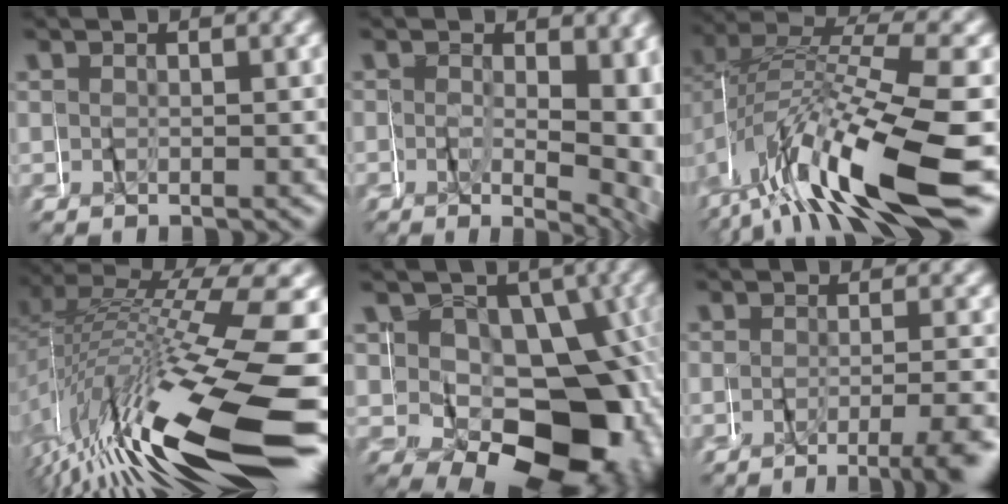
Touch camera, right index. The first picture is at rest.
{"total": 4.2, "force": [-1.4, 1.7, 3.5], "torque": [-0.045, -0.020, -0.017]}
{"total": 10.4, "force": [-3.5, 4.6, 8.7], "torque": [-0.188, -0.019, -0.054]}
{"total": 17.2, "force": [-7.3, 5.7, 14.5], "torque": [-0.239, -0.012, -0.095]}
{"total": 14.7, "force": [-3.2, 10.7, 9.5], "torque": [-0.157, -0.046, -0.037]}
{"total": 3.8, "force": [-3.3, -0.3, 1.8], "torque": [-0.026, -0.007, -0.055]}